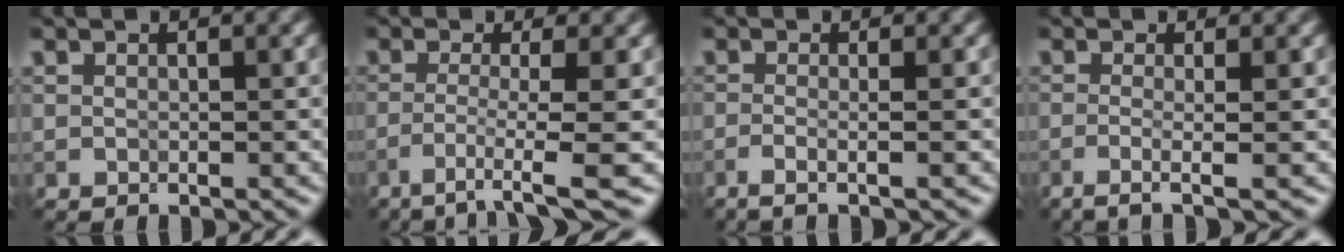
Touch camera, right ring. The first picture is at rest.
{"total": 4.1, "force": [-1.7, 0.3, 3.7], "torque": [-0.064, -0.003, -0.041]}
{"total": 2.7, "force": [-0.9, 1.1, 2.3], "torque": [-0.017, -0.004, -0.030]}
{"total": 3.2, "force": [-0.8, 1.1, 2.9], "torque": [-0.032, -0.002, -0.032]}